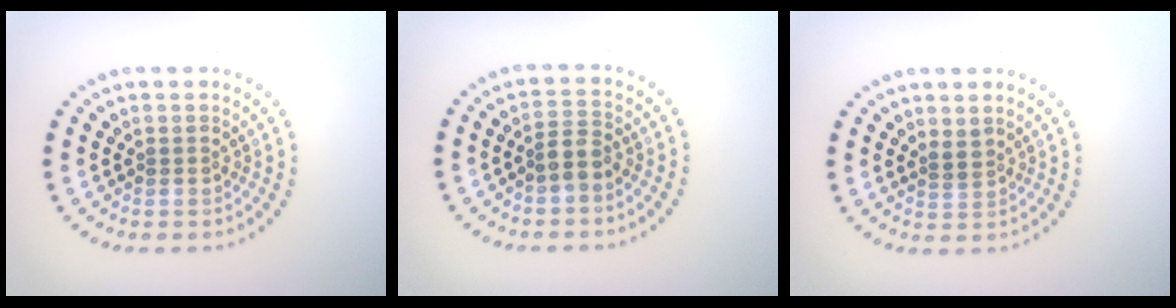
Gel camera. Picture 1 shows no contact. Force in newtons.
{"total": 2.0, "press": 1.7, "slide": 1.0}
{"total": 0.9, "press": 0.7, "slide": 0.6}